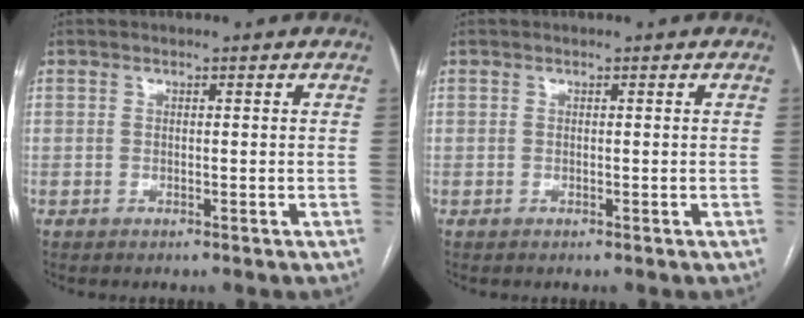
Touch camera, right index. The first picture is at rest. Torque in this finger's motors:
{"motor_torque": [0.00, 0.00, 0.00, 0.00]}